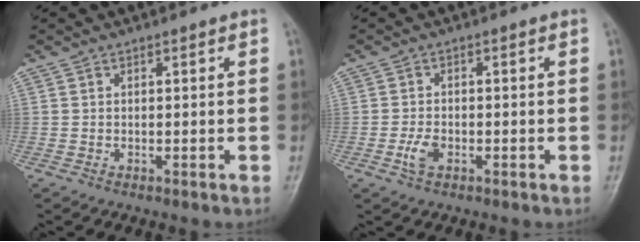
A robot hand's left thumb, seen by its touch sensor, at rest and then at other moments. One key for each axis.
{"total": 3.1, "fx": -1.2, "fy": 1.8, "fz": 2.2, "tx": -0.045, "ty": 0.004, "tz": -0.023}